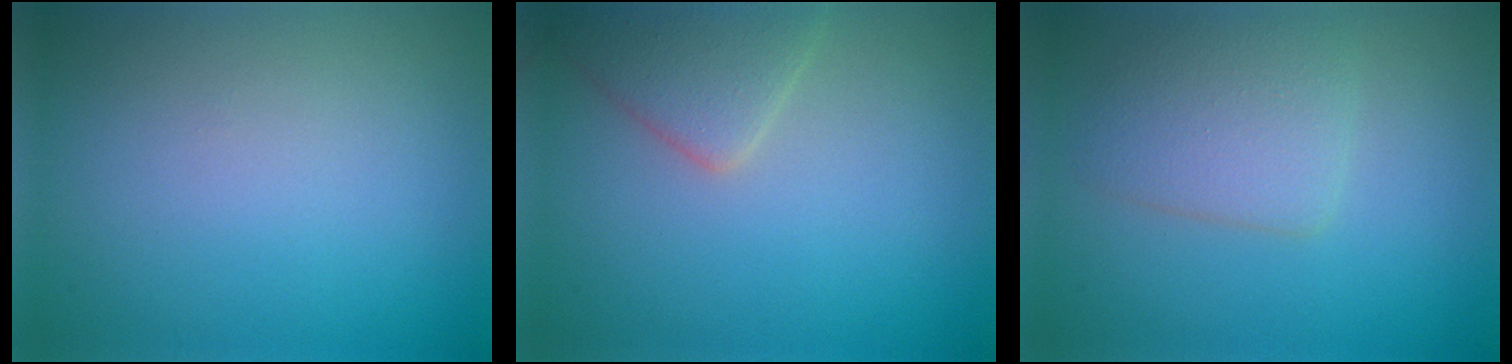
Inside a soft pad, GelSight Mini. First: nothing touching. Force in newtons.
{"total": 3.3, "press": 3.3, "slide": 0.1}
{"total": 3.3, "press": 3.3, "slide": 0.2}